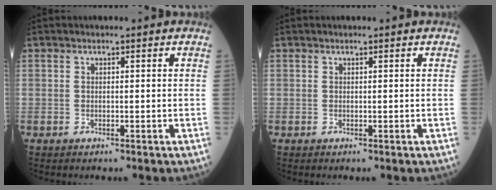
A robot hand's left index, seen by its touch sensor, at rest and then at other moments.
{"total": 0.0}